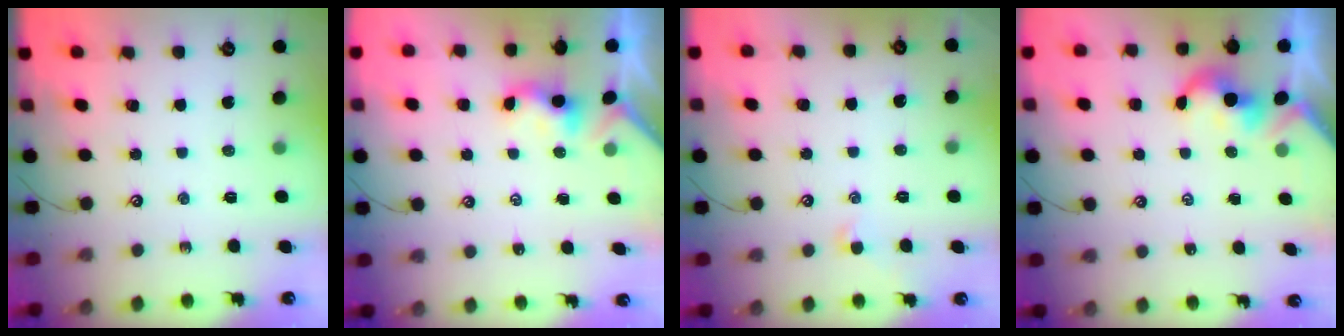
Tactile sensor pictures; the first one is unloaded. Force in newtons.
{"total": 0.5, "press": 0.4, "slide": 0.3}
{"total": 1.0, "press": 0.9, "slide": 0.6}
{"total": 2.2, "press": 2.1, "slide": 0.3}